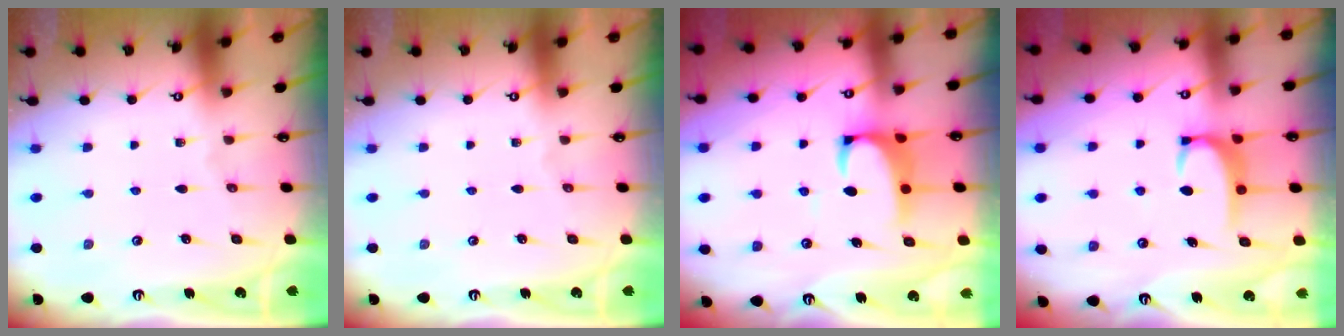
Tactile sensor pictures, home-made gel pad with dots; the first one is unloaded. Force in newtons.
{"total": 0.0}
{"total": 2.2, "press": 2.0, "slide": 0.9}
{"total": 3.4, "press": 3.4, "slide": 0.4}